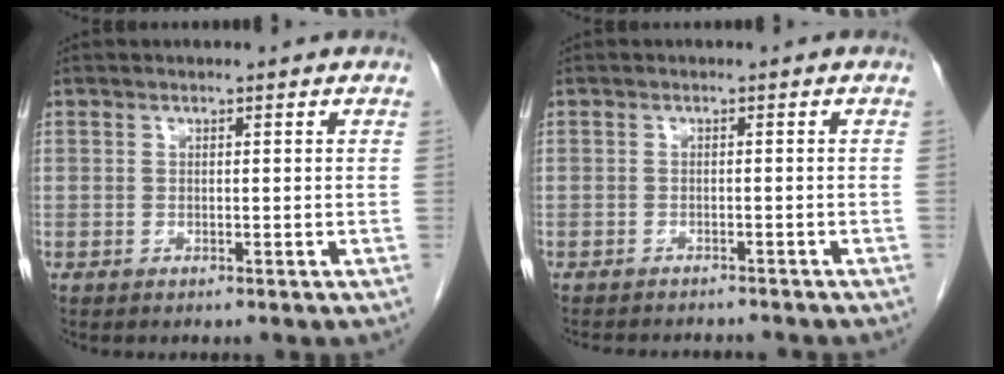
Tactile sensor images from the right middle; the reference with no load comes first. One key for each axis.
{"total": 7.3, "fx": -6.7, "fy": 1.5, "fz": 2.4, "tx": -0.033, "ty": -0.006, "tz": -0.084}